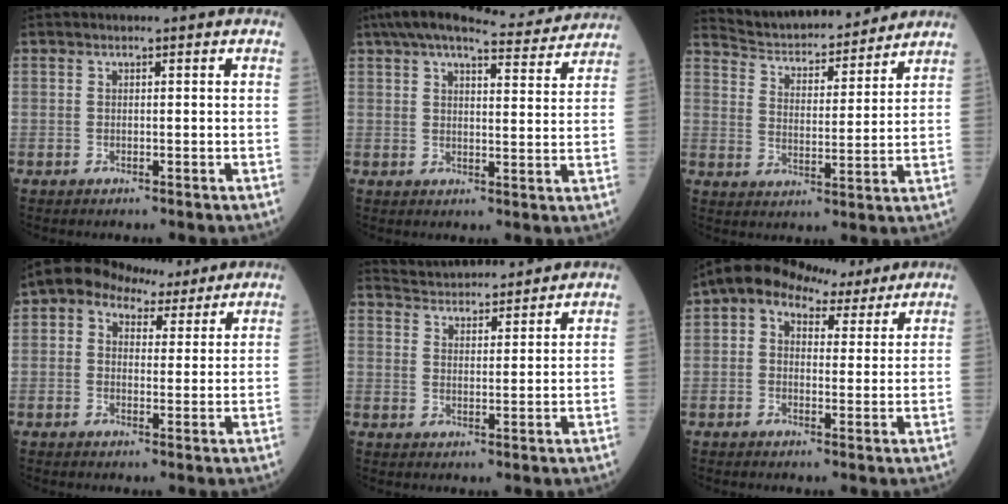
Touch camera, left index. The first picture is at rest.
{"total": 15.3, "force": [14.0, 1.9, 5.9], "torque": [-0.090, 0.019, 0.183]}
{"total": 15.3, "force": [14.6, 2.4, 4.2], "torque": [-0.065, 0.003, 0.220]}
{"total": 6.8, "force": [4.5, 4.4, 2.7], "torque": [-0.044, 0.040, 0.072]}
{"total": 9.6, "force": [9.3, 1.5, 1.8], "torque": [-0.032, 0.020, 0.141]}
{"total": 7.9, "force": [5.2, 4.6, 3.8], "torque": [-0.062, 0.043, 0.082]}